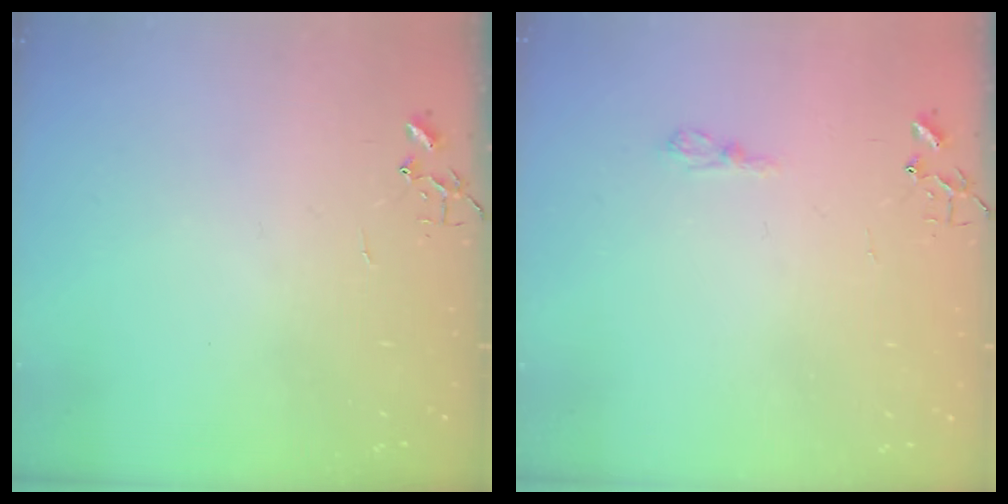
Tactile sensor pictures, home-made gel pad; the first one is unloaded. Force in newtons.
{"total": 6.6, "press": 6.5, "slide": 1.2}